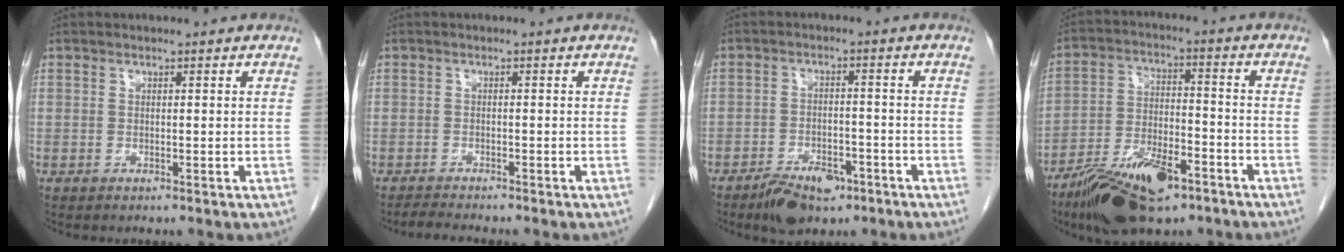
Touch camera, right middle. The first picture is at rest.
{"total": 1.9, "force": [-1.8, -0.4, 0.3], "torque": [-0.018, -0.013, -0.034]}
{"total": 6.4, "force": [-4.4, 2.9, 3.6], "torque": [-0.062, 0.001, -0.069]}
{"total": 13.1, "force": [-8.7, 4.1, 8.9], "torque": [-0.164, -0.011, -0.155]}